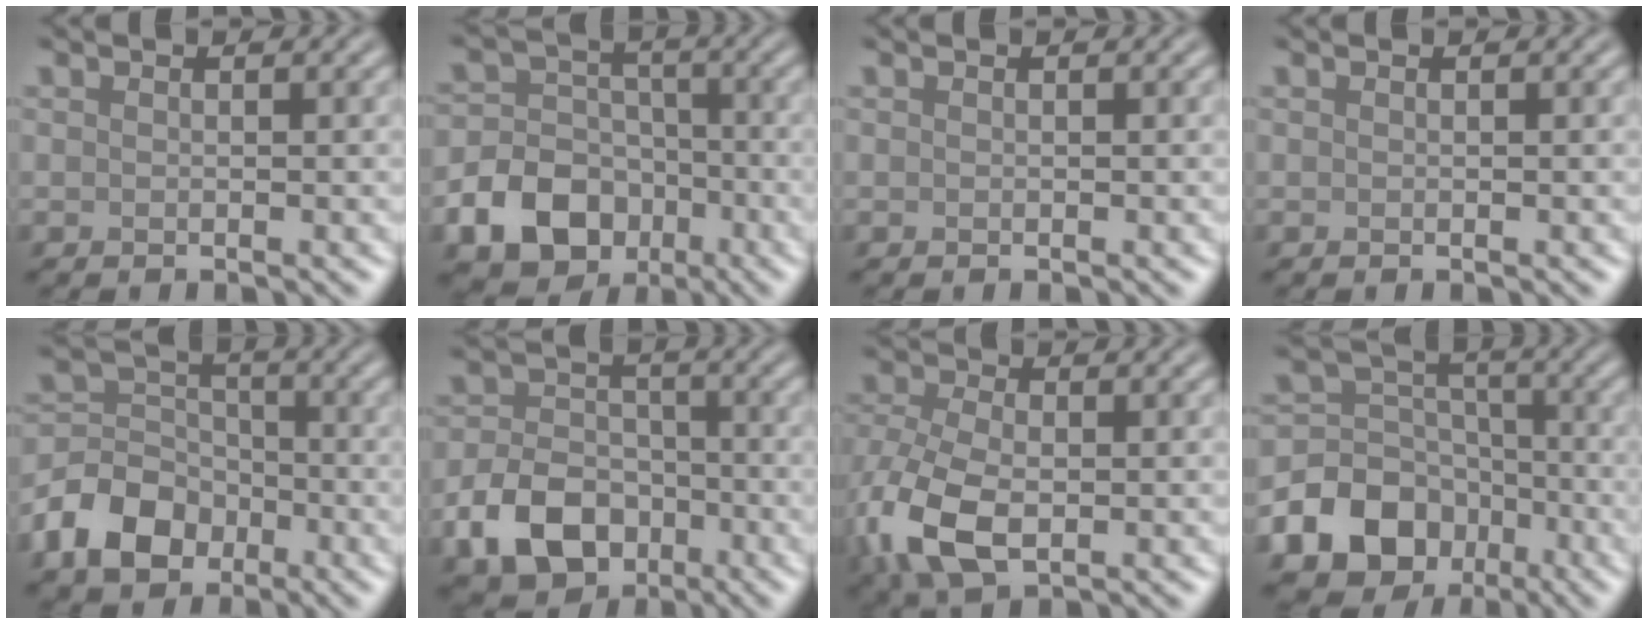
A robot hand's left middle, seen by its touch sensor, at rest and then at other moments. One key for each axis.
{"total": 12.2, "fx": -5.7, "fy": 10.0, "fz": 4.1, "tx": -0.077, "ty": -0.038, "tz": -0.114}
{"total": 0.0}
{"total": 0.0}
{"total": 6.7, "fx": -3.4, "fy": 4.9, "fz": 3.1, "tx": -0.061, "ty": 0.002, "tz": -0.081}
{"total": 7.2, "fx": -3.4, "fy": 5.1, "fz": 3.8, "tx": -0.072, "ty": -0.006, "tz": -0.067}
{"total": 7.9, "fx": -2.1, "fy": 4.9, "fz": 5.9, "tx": -0.150, "ty": -0.011, "tz": -0.050}
{"total": 15.7, "fx": -7.6, "fy": 12.7, "fz": 5.2, "tx": -0.112, "ty": -0.046, "tz": -0.148}